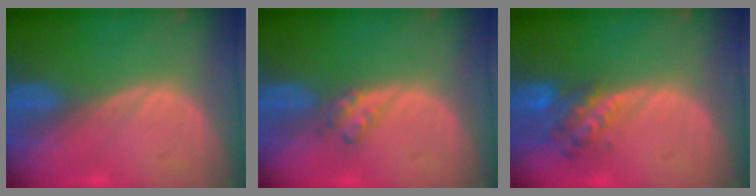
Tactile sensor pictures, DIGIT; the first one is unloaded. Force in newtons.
{"total": 2.4, "press": 2.4, "slide": 0.2}
{"total": 5.9, "press": 5.3, "slide": 2.6}